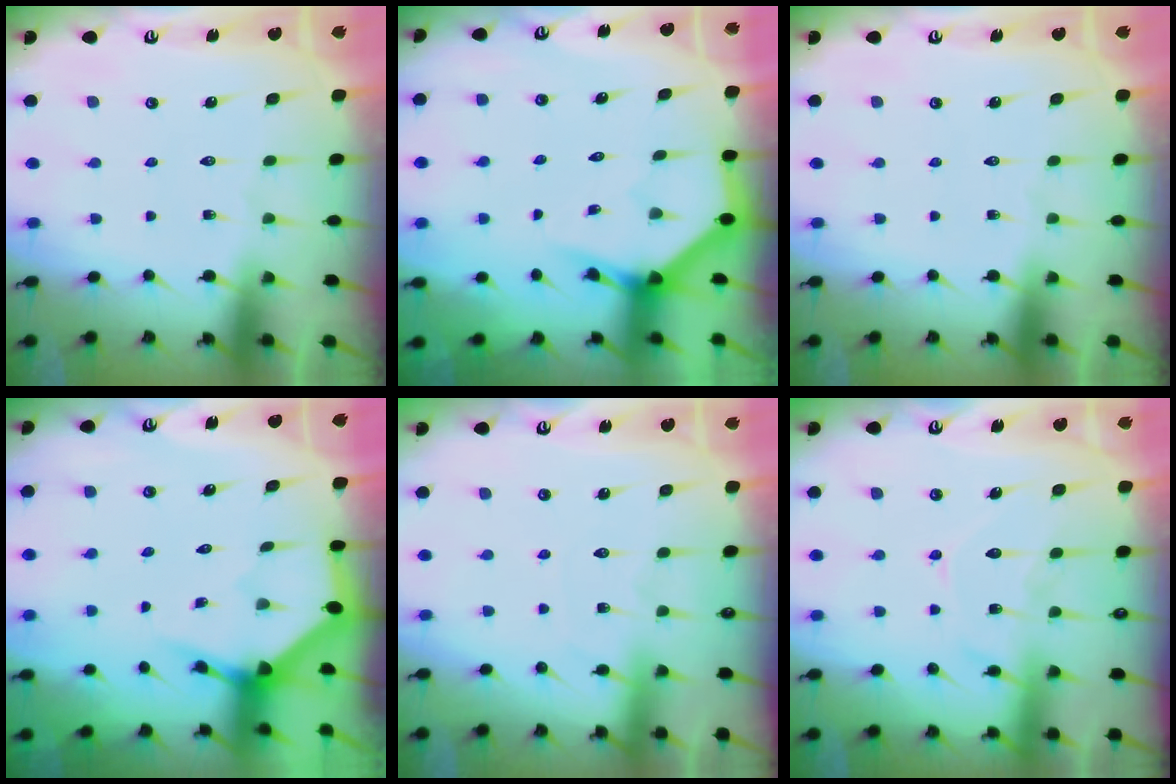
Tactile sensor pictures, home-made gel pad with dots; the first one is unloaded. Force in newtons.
{"total": 4.0, "press": 4.0, "slide": 0.5}
{"total": 0.0}
{"total": 3.5, "press": 3.5, "slide": 0.1}
{"total": 3.7, "press": 3.6, "slide": 0.4}
{"total": 10.5, "press": 10.5, "slide": 0.9}